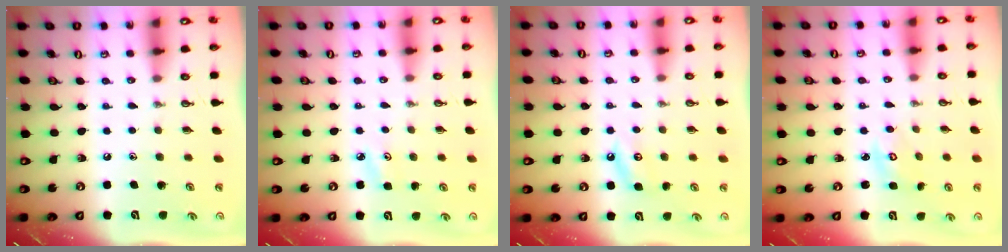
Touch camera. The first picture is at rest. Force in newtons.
{"total": 3.5, "press": 3.5, "slide": 0.3}
{"total": 4.4, "press": 4.3, "slide": 0.9}
{"total": 3.5, "press": 3.5, "slide": 0.1}